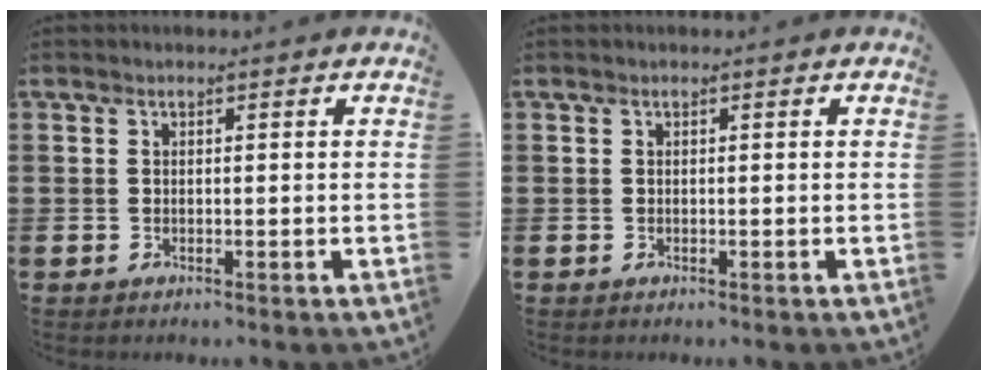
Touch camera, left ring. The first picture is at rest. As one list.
[{"total": 0.0}]